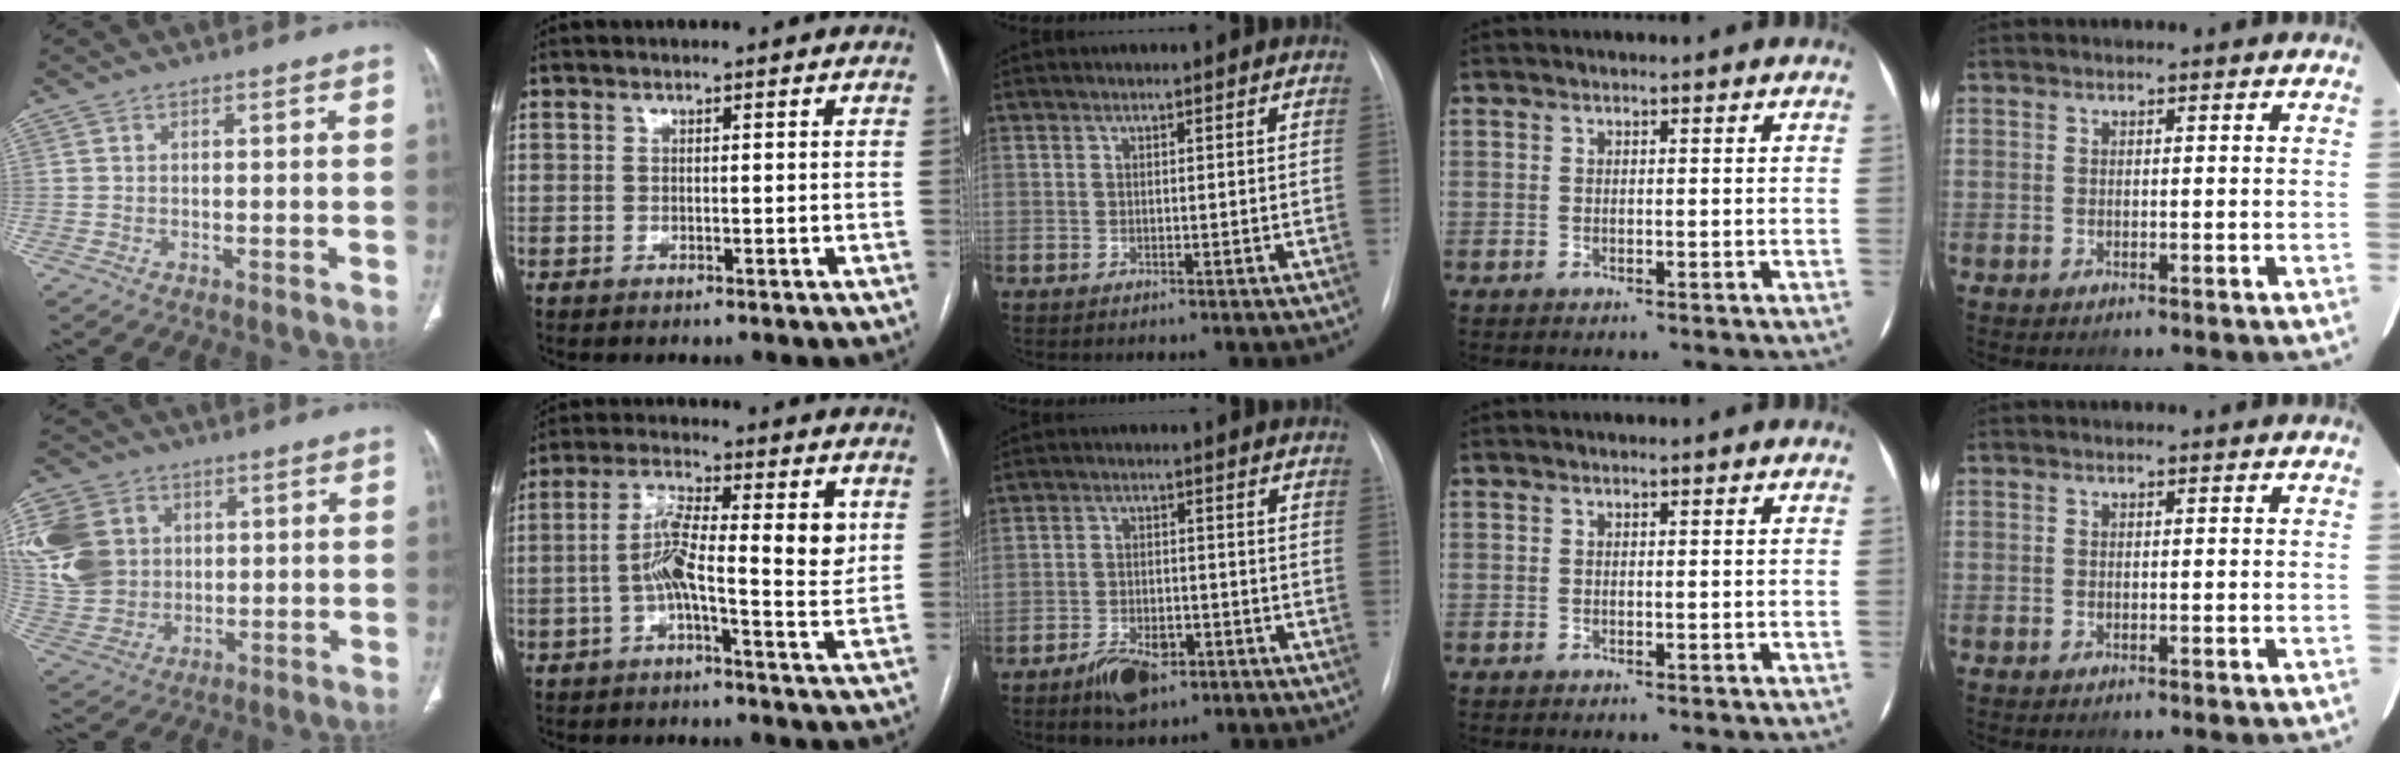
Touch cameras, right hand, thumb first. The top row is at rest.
{"thumb": {"total": 17.6, "force": [4.0, 14.5, 9.2], "torque": [-0.198, 0.011, 0.087]}, "index": {"total": 10.0, "force": [0.3, 2.3, 9.7], "torque": [-0.169, 0.016, -0.004]}, "middle": {"total": 5.5, "force": [-3.5, 2.9, 3.2], "torque": [-0.058, 0.001, -0.052]}}